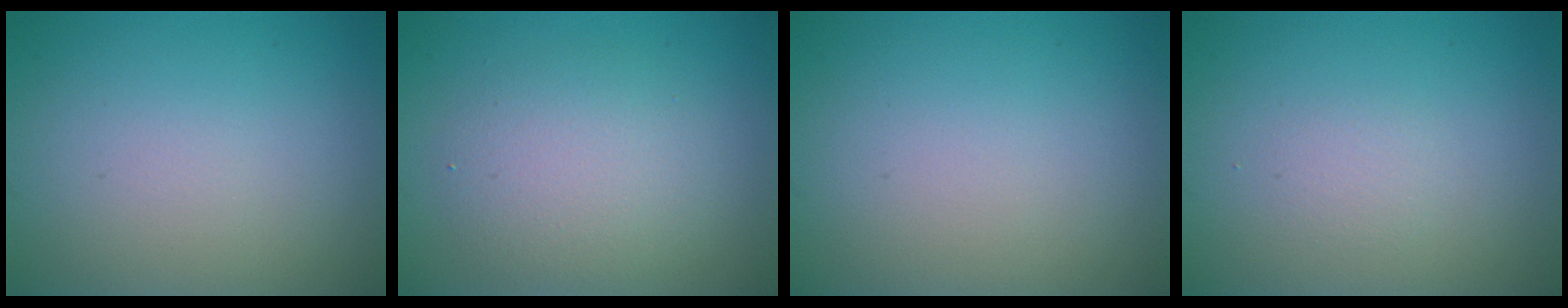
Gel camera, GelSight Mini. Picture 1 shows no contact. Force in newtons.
{"total": 3.7, "press": 3.7, "slide": 0.1}
{"total": 0.0}
{"total": 0.9, "press": 0.9, "slide": 0.1}